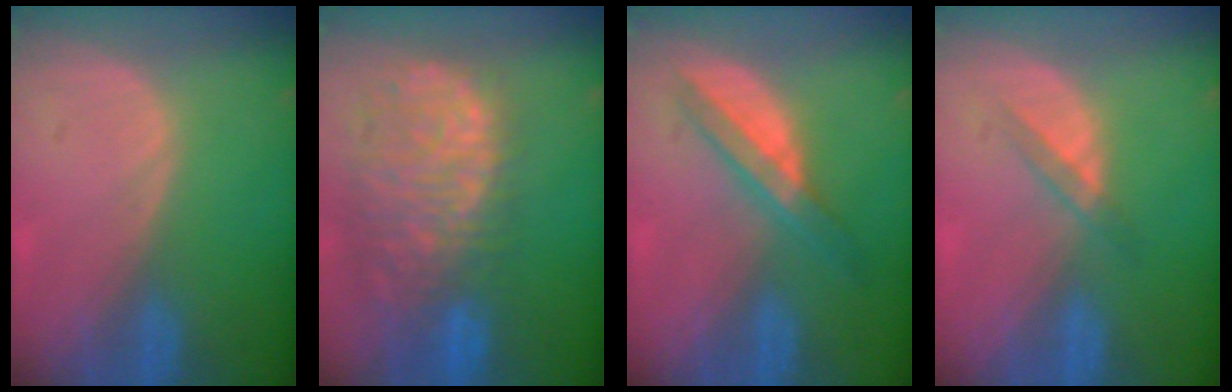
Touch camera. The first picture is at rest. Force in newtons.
{"total": 13.1, "press": 10.8, "slide": 7.3}
{"total": 5.5, "press": 5.3, "slide": 1.6}
{"total": 2.4, "press": 2.2, "slide": 1.1}